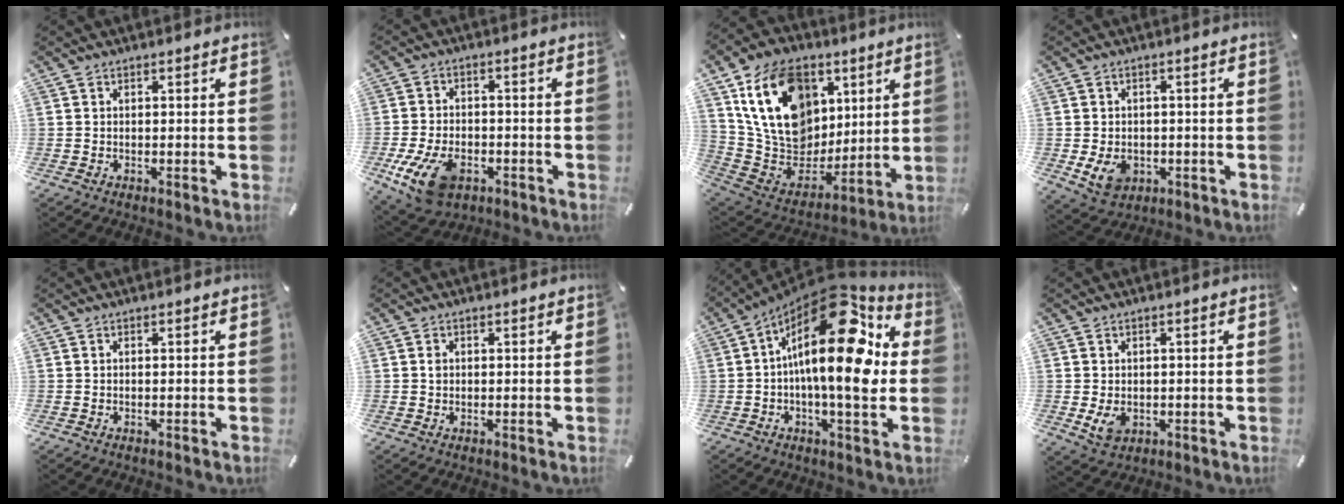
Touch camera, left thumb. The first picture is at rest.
{"total": 12.1, "force": [-5.0, 7.8, 7.8], "torque": [-0.155, 0.015, -0.086]}
{"total": 22.2, "force": [7.9, 17.3, 11.4], "torque": [-0.192, -0.027, 0.156]}
{"total": 6.4, "force": [-1.4, 5.2, 3.4], "torque": [-0.068, -0.001, -0.026]}
{"total": 0.0}
{"total": 0.9, "force": [0.1, 0.8, 0.3], "torque": [0.001, 0.000, -0.001]}
{"total": 22.8, "force": [4.7, 8.6, 20.6], "torque": [-0.335, -0.051, 0.070]}
{"total": 4.5, "force": [-0.5, 3.6, 2.6], "torque": [-0.048, -0.007, -0.012]}